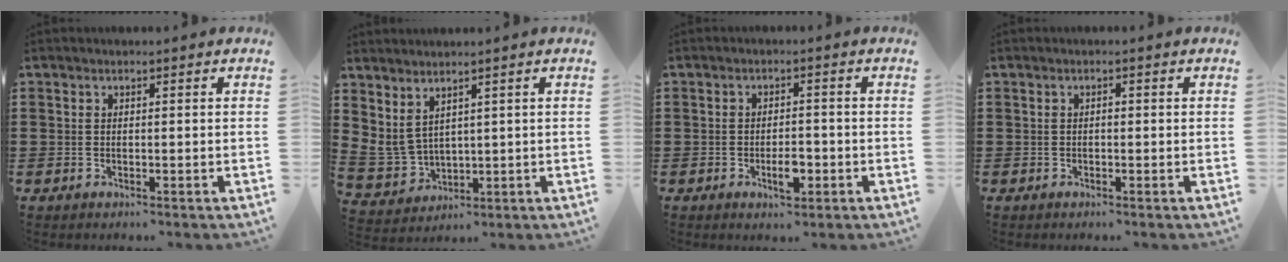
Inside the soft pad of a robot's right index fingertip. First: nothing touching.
{"total": 3.0, "force": [2.2, 1.7, 1.3], "torque": [-0.052, -0.010, 0.038]}
{"total": 3.9, "force": [-1.4, 1.5, 3.3], "torque": [-0.056, 0.004, -0.023]}
{"total": 0.6, "force": [0.0, 0.3, 0.5], "torque": [-0.010, -0.001, -0.001]}